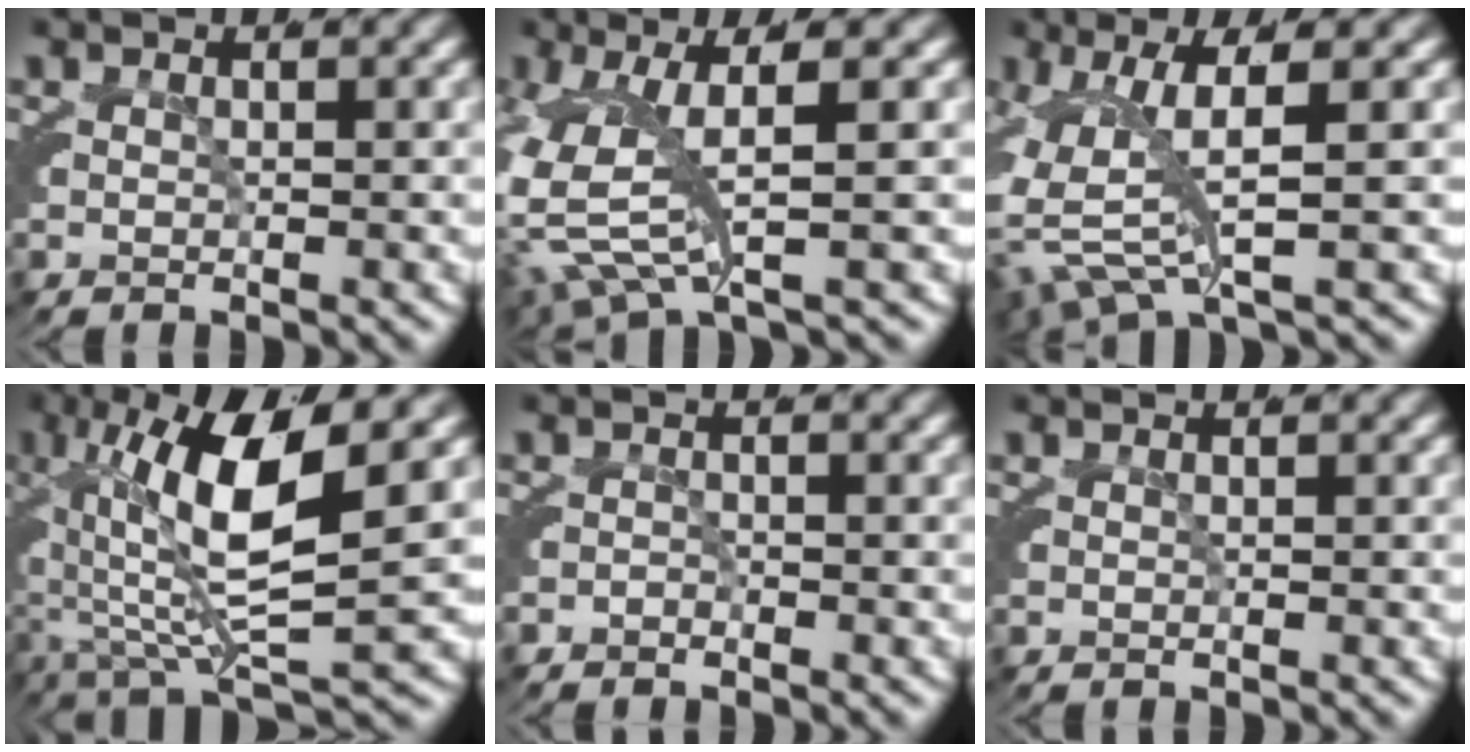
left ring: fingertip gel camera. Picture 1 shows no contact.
{"total": 7.8, "force": [-0.5, 4.5, 6.3], "torque": [-0.145, -0.011, -0.005]}
{"total": 6.8, "force": [-1.4, 4.0, 5.4], "torque": [-0.120, -0.018, -0.018]}
{"total": 9.7, "force": [0.2, 3.2, 9.2], "torque": [-0.161, 0.000, 0.004]}
{"total": 1.3, "force": [-1.1, 0.5, -0.6], "torque": [0.009, 0.002, -0.025]}
{"total": 0.0}